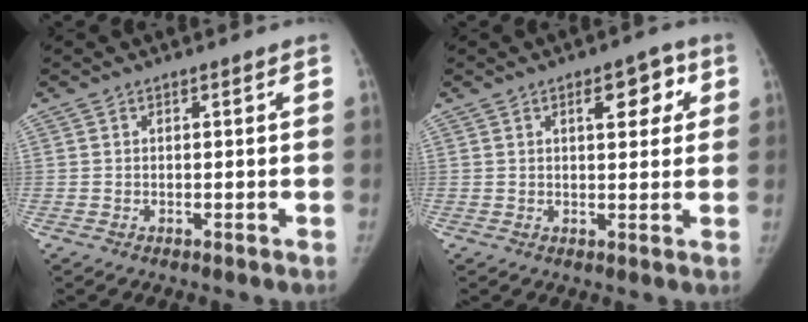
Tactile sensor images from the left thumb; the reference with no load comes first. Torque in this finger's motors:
{"motor_torque": [-0.02, 0.01, 0.45, -0.35, 0.15]}